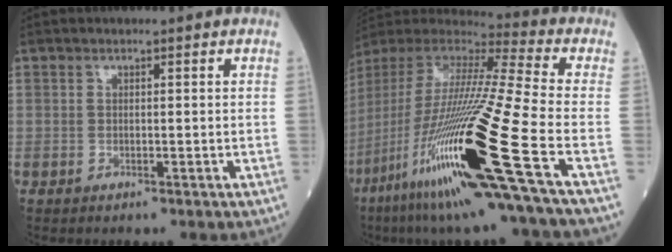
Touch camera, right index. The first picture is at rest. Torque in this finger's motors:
{"motor_torque": [2.14, 0.00, 1.05, 0.21]}